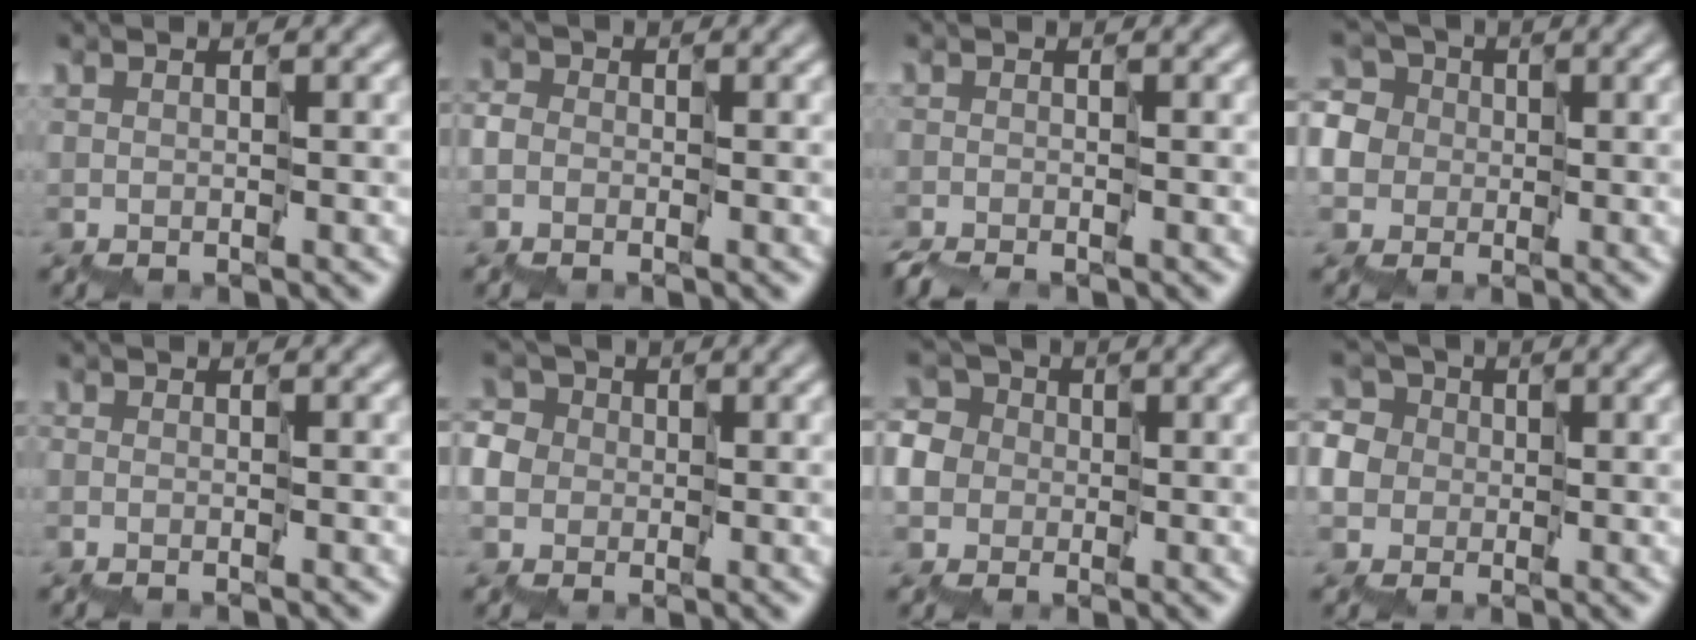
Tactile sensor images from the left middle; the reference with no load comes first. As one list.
[{"total": 2.0, "force": [-1.3, 1.4, 0.5], "torque": [-0.002, 0.004, -0.034]}, {"total": 2.6, "force": [-2.3, 0.4, 1.1], "torque": [-0.021, -0.006, -0.048]}, {"total": 9.1, "force": [2.8, 7.8, 3.8], "torque": [-0.077, 0.040, 0.001]}, {"total": 1.0, "force": [-1.0, 0.2, 0.2], "torque": [0.009, 0.000, -0.023]}, {"total": 5.5, "force": [0.5, 5.1, 2.1], "torque": [-0.033, 0.028, -0.028]}, {"total": 6.9, "force": [0.4, 6.3, 2.8], "torque": [-0.055, 0.030, -0.036]}, {"total": 7.5, "force": [1.7, 6.6, 3.1], "torque": [-0.064, 0.037, -0.020]}]